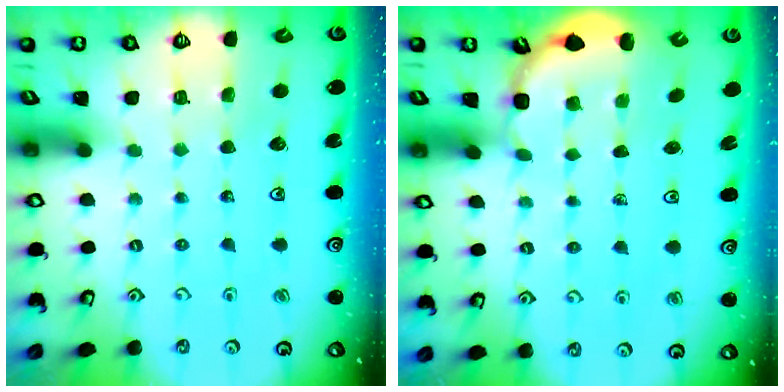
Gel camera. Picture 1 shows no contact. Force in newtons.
{"total": 3.2, "press": 2.9, "slide": 1.4}